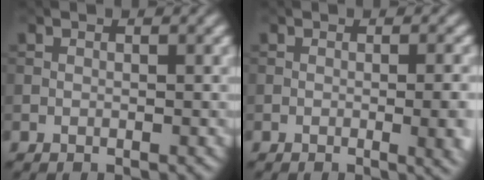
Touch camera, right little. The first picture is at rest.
{"total": 6.1, "force": [-0.8, 2.6, 5.5], "torque": [-0.042, -0.008, -0.001]}